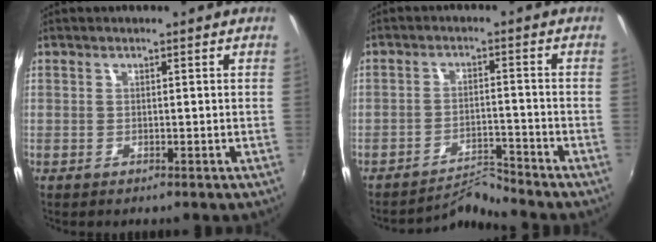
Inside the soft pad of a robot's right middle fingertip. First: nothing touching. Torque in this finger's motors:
{"motor_torque": [-0.40, 0.05, 0.04, -0.01]}